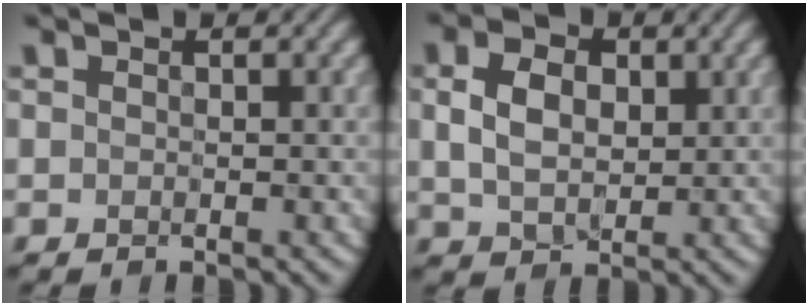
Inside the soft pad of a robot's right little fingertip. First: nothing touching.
{"total": 4.0, "force": [0.5, 2.7, 2.9], "torque": [-0.060, 0.000, 0.005]}